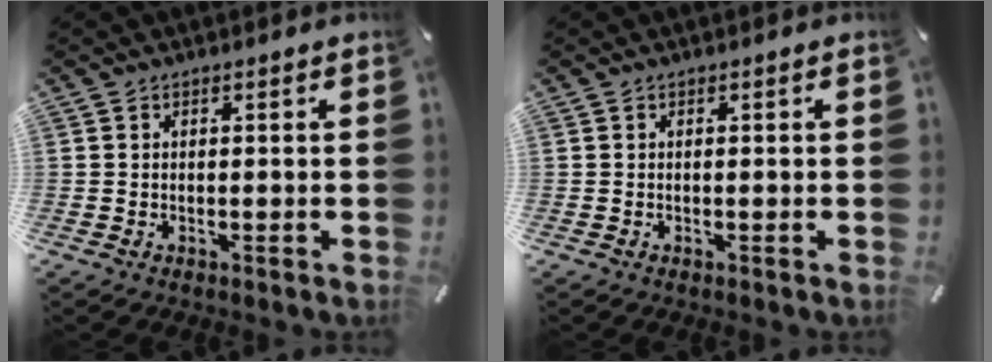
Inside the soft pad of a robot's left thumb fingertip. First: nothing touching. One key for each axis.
{"total": 0.0}